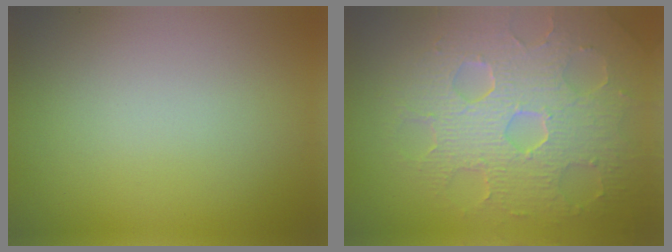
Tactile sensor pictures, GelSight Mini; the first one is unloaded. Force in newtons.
{"total": 8.6, "press": 6.0, "slide": 6.1}